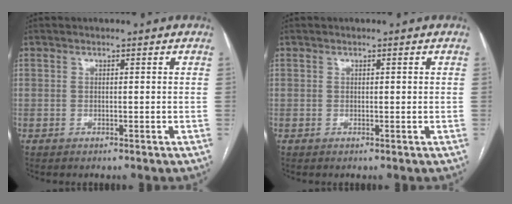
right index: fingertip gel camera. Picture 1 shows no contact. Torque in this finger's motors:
{"motor_torque": [0.06, 0.15, -0.03, -0.01]}